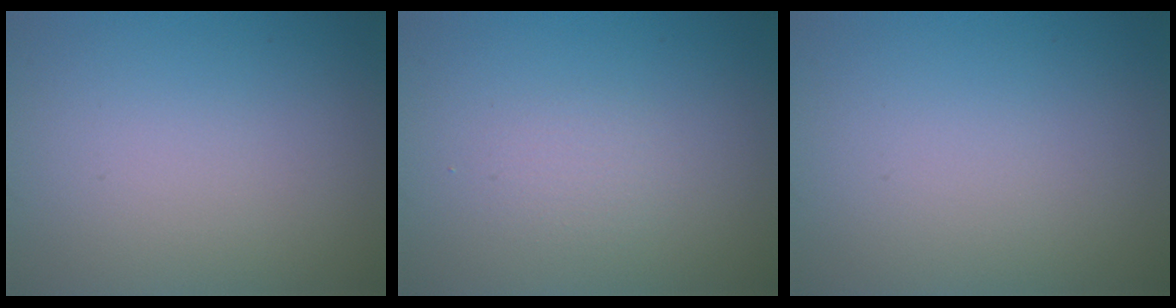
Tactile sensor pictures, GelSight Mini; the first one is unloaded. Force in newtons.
{"total": 1.1, "press": 1.1, "slide": 0.2}
{"total": 0.0}